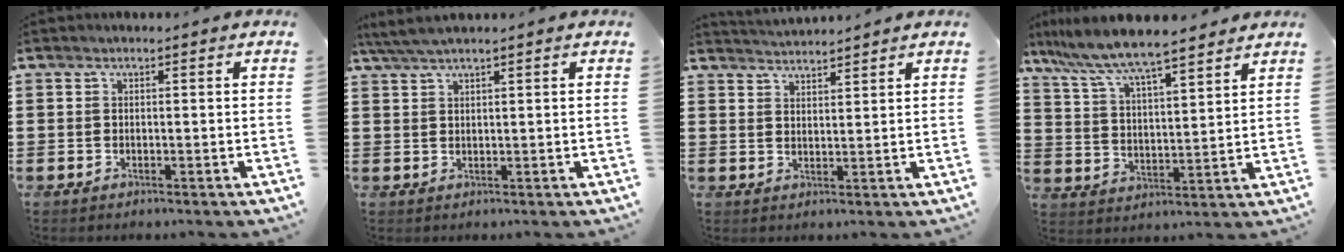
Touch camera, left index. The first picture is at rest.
{"total": 3.0, "force": [2.3, 0.1, 1.9], "torque": [-0.041, 0.004, 0.043]}
{"total": 2.6, "force": [2.6, -0.3, -0.2], "torque": [-0.004, -0.008, 0.049]}
{"total": 7.1, "force": [6.5, 0.1, 2.9], "torque": [-0.086, -0.037, 0.109]}